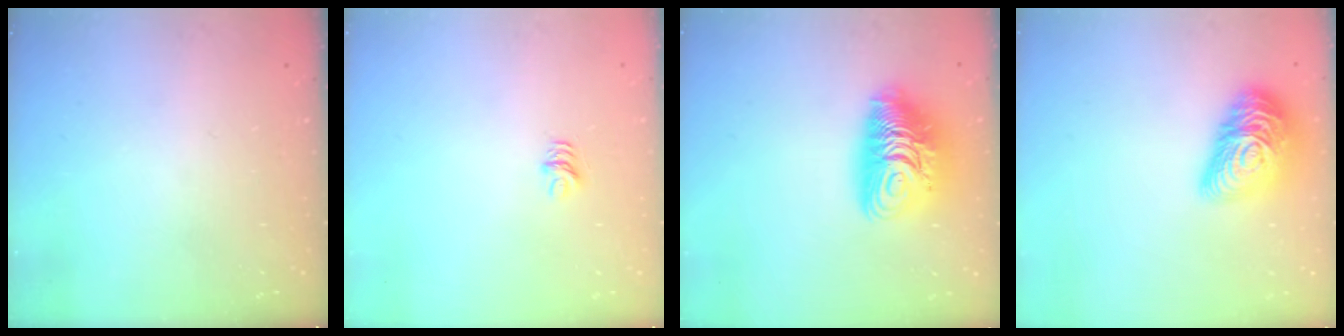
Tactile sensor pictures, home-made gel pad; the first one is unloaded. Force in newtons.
{"total": 4.1, "press": 4.0, "slide": 0.4}
{"total": 14.1, "press": 14.0, "slide": 1.2}
{"total": 18.1, "press": 18.0, "slide": 0.9}